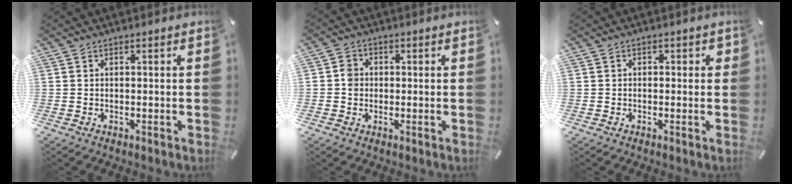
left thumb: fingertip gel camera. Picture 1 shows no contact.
{"total": 3.3, "force": [-0.3, 3.1, 1.1], "torque": [-0.013, 0.004, -0.009]}
{"total": 1.2, "force": [-0.4, 1.0, 0.6], "torque": [-0.010, 0.007, -0.010]}